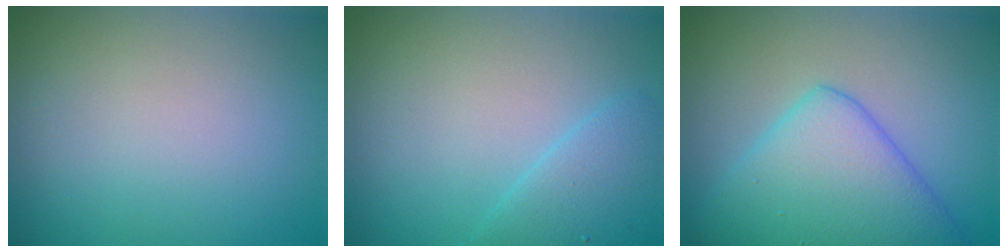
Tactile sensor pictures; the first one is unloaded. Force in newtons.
{"total": 2.6, "press": 2.6, "slide": 0.2}
{"total": 7.5, "press": 7.5, "slide": 0.2}